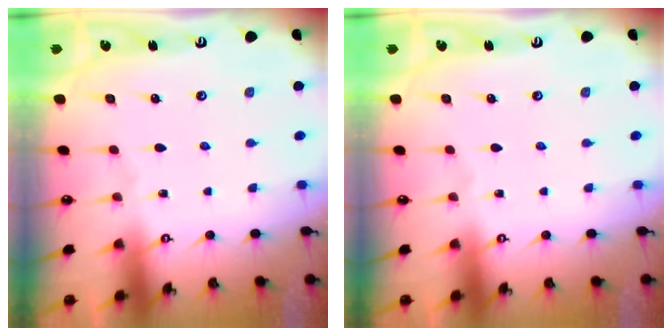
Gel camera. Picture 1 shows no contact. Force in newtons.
{"total": 0.0}